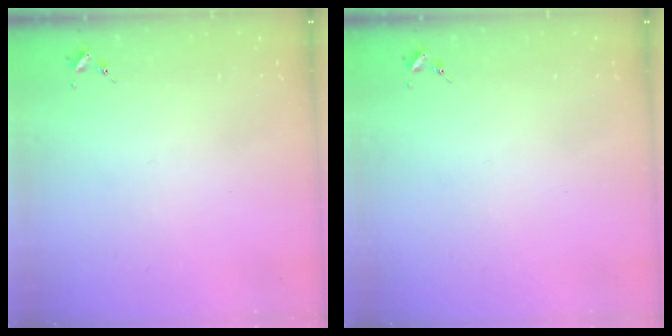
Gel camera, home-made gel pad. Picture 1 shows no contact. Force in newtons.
{"total": 0.0}